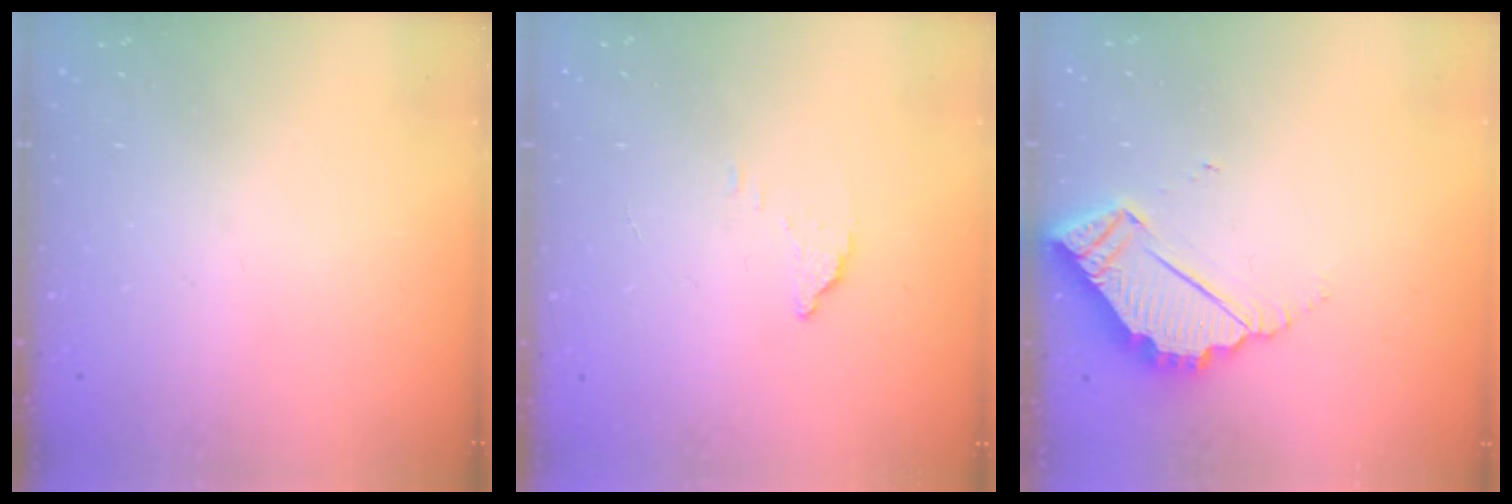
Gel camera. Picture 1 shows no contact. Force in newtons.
{"total": 3.3, "press": 3.3, "slide": 0.2}
{"total": 5.8, "press": 5.8, "slide": 0.2}